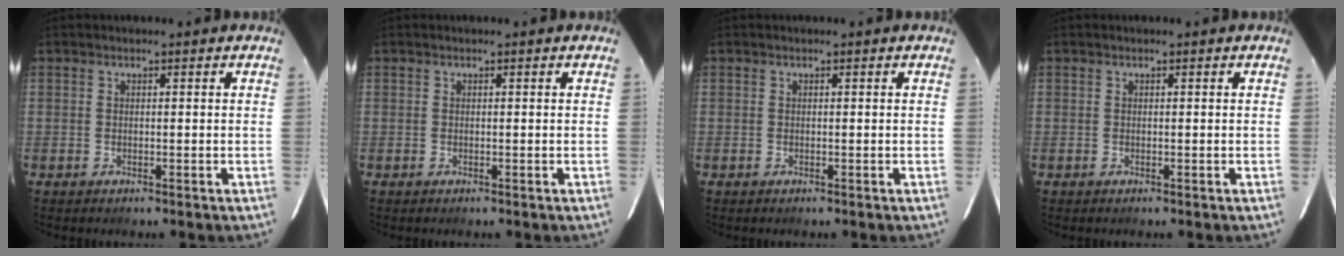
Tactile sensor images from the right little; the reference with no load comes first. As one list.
[{"total": 0.0}, {"total": 0.0}, {"total": 0.0}]